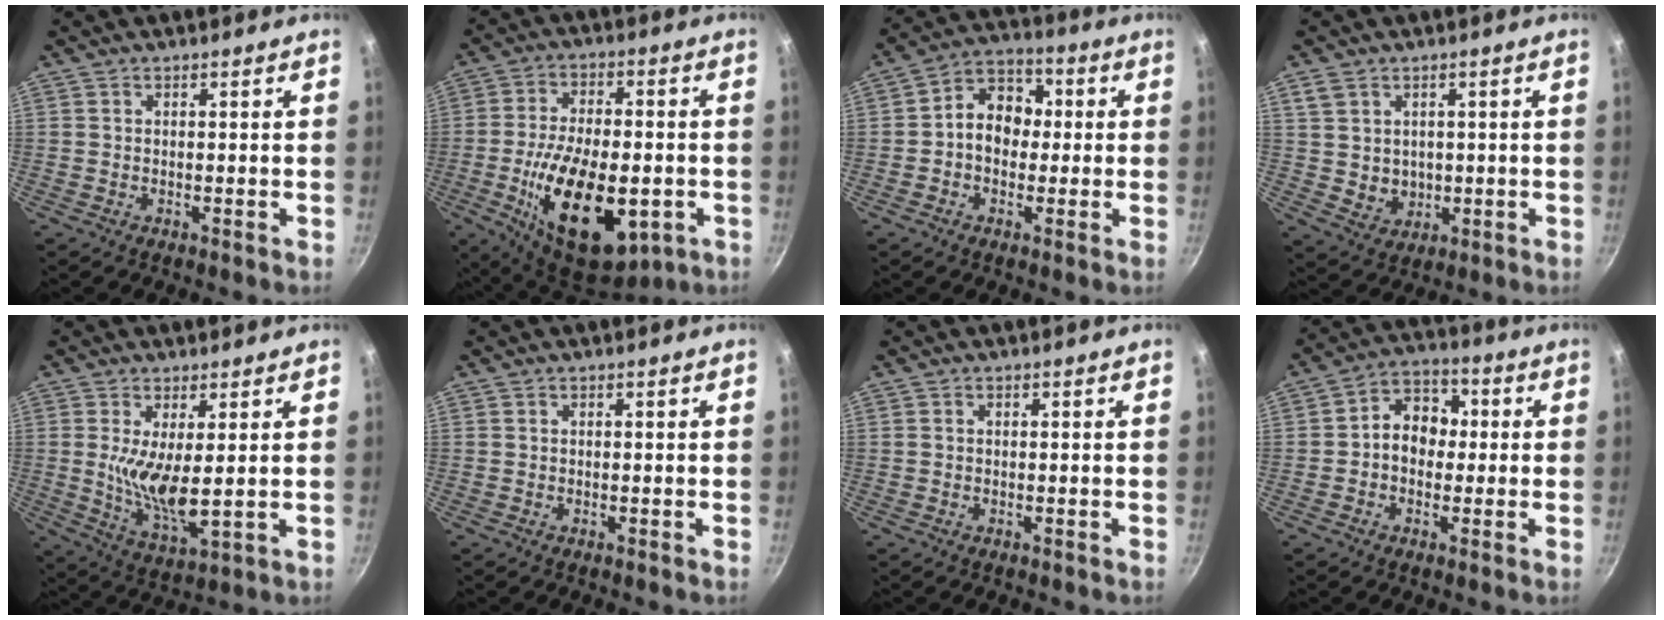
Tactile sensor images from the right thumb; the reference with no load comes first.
{"total": 22.9, "force": [-6.1, 11.8, 18.7], "torque": [-0.297, 0.009, -0.087]}
{"total": 9.6, "force": [0.1, 7.6, 5.8], "torque": [-0.045, 0.027, -0.017]}
{"total": 5.9, "force": [1.1, 5.1, 2.9], "torque": [-0.036, -0.004, 0.032]}
{"total": 9.4, "force": [1.4, 3.1, 8.8], "torque": [-0.170, -0.028, 0.035]}
{"total": 0.0}
{"total": 0.0}
{"total": 8.6, "force": [0.1, 6.9, 5.2], "torque": [-0.037, 0.025, -0.015]}